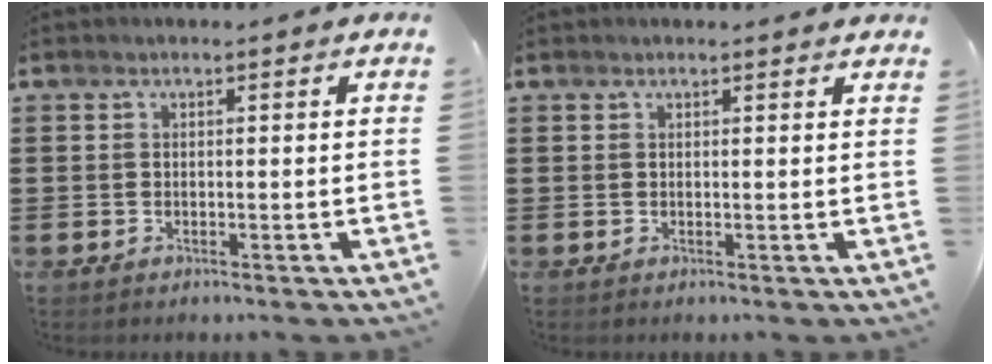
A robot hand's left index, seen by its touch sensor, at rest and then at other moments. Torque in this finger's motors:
{"motor_torque": [0.83, -0.26, 0.35, 0.02]}